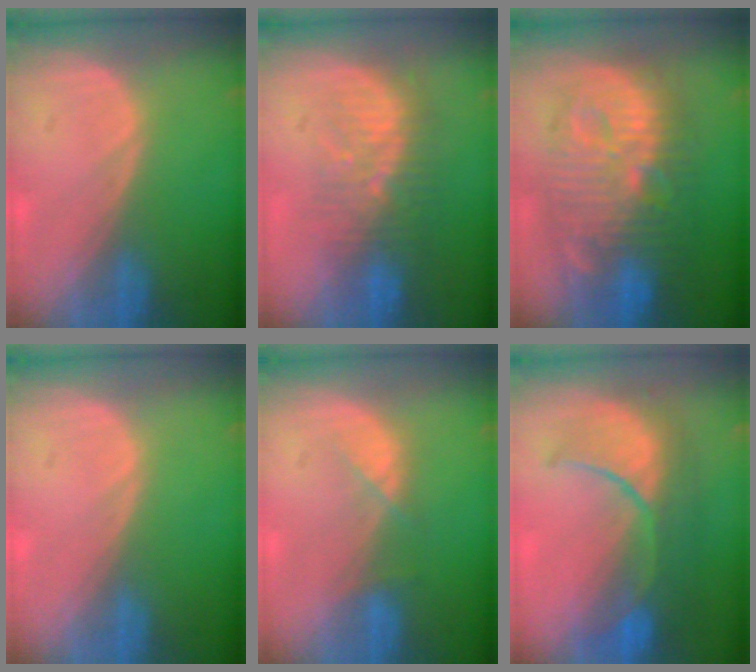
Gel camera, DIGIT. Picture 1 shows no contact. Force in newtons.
{"total": 8.3, "press": 7.7, "slide": 3.1}
{"total": 13.3, "press": 13.2, "slide": 1.3}
{"total": 0.0}
{"total": 2.4, "press": 2.3, "slide": 0.5}
{"total": 10.5, "press": 9.2, "slide": 5.0}